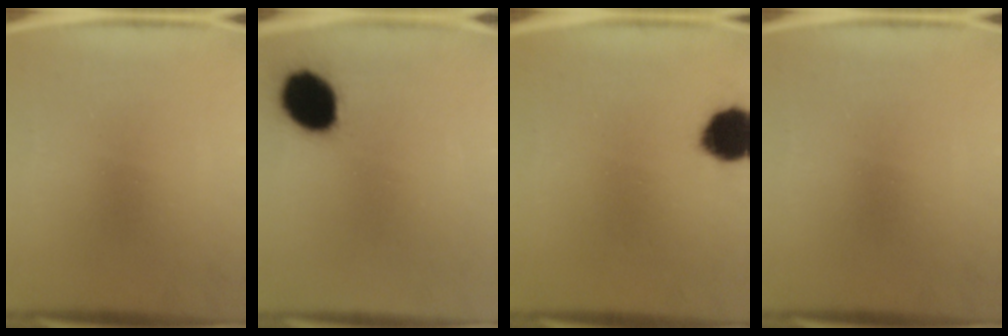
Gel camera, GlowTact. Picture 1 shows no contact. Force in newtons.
{"total": 13.9}
{"total": 10.4}
{"total": 0.0}